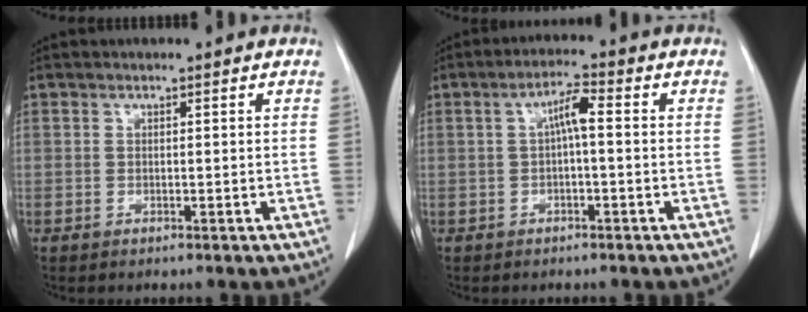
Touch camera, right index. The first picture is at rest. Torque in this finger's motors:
{"motor_torque": [0.52, -0.08, 0.09, 0.09]}